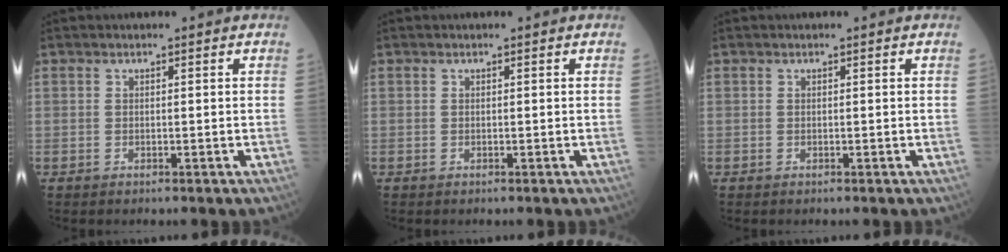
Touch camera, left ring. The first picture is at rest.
{"total": 0.0}
{"total": 0.0}